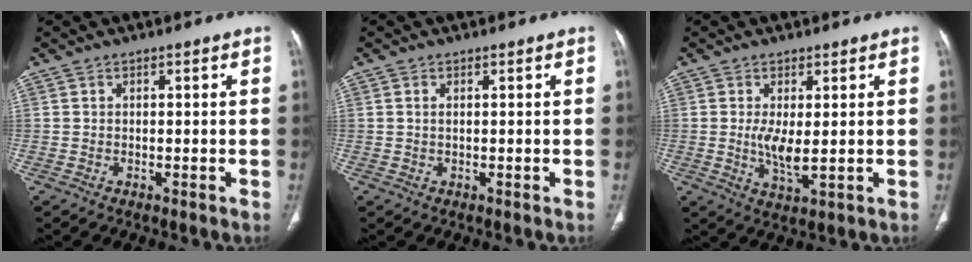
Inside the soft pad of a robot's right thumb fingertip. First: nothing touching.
{"total": 0.7, "force": [0.2, 0.3, 0.6], "torque": [-0.018, 0.004, 0.006]}
{"total": 5.1, "force": [0.3, 1.6, 4.8], "torque": [-0.101, -0.018, 0.011]}